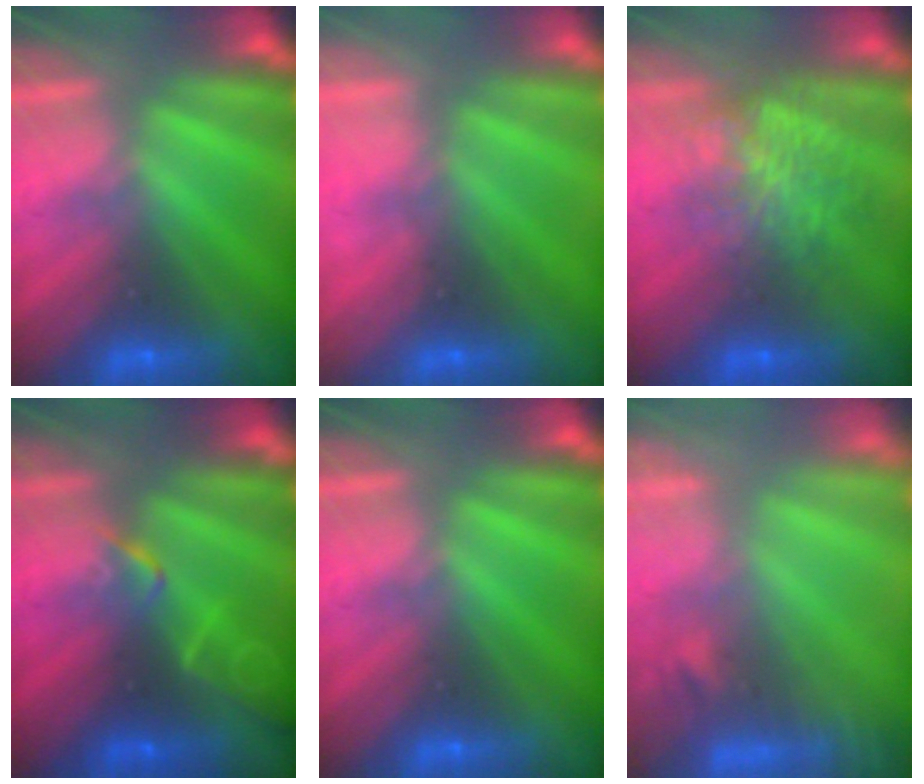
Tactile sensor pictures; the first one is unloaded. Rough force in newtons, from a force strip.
{"total": 2.3}
{"total": 6.9}
{"total": 2.1}
{"total": 0.0}
{"total": 5.7}